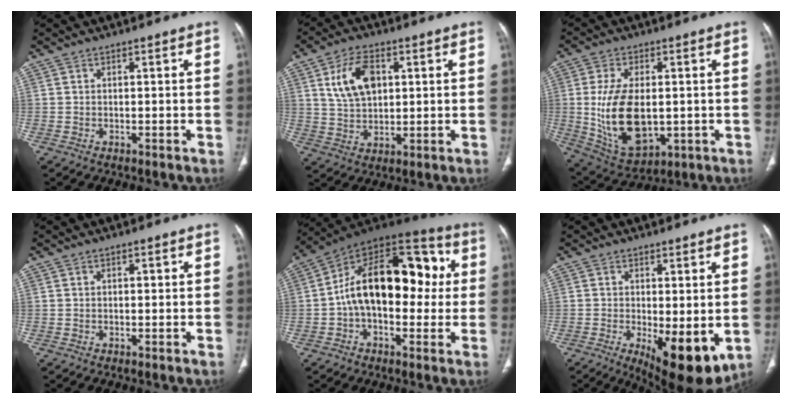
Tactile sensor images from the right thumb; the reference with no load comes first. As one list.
[{"total": 10.1, "force": [3.2, 6.1, 7.3], "torque": [-0.120, -0.005, 0.064]}, {"total": 15.6, "force": [-0.6, 8.7, 13.0], "torque": [-0.237, -0.010, 0.012]}, {"total": 1.0, "force": [0.3, 0.5, 0.8], "torque": [-0.013, 0.003, 0.005]}, {"total": 22.6, "force": [1.4, 13.1, 18.3], "torque": [-0.255, 0.051, 0.010]}, {"total": 11.1, "force": [-2.3, 4.0, 10.0], "torque": [-0.141, -0.027, -0.021]}]